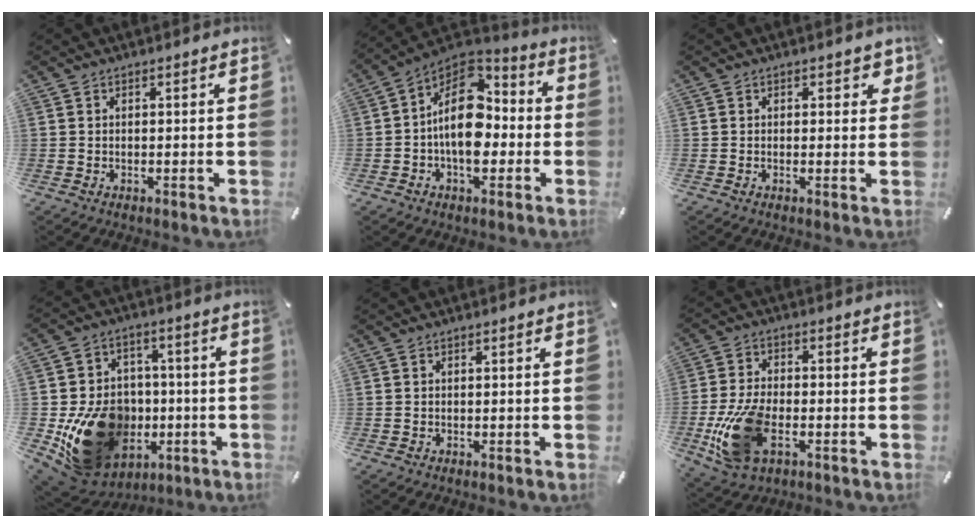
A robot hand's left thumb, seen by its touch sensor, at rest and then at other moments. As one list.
[{"total": 16.5, "force": [-1.5, 10.7, 12.5], "torque": [-0.220, 0.003, -0.030]}, {"total": 1.7, "force": [0.5, 1.1, 1.2], "torque": [-0.001, -0.005, 0.003]}, {"total": 20.8, "force": [-5.0, 16.7, 11.3], "torque": [-0.194, 0.020, -0.062]}, {"total": 0.0}, {"total": 14.9, "force": [-4.4, 8.8, 11.2], "torque": [-0.247, -0.001, -0.076]}]